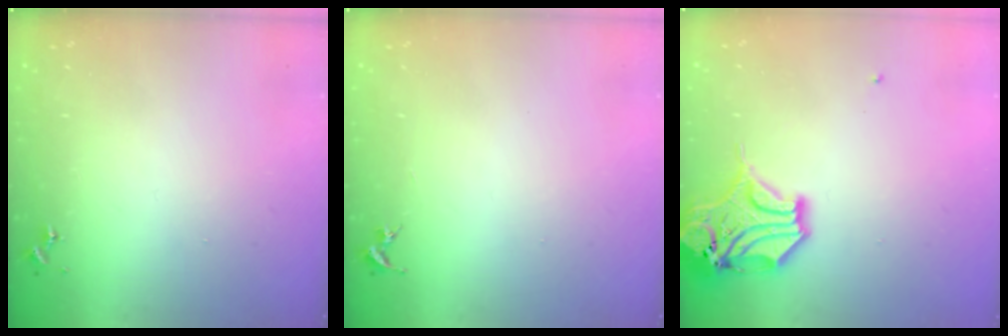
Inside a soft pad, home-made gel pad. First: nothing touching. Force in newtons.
{"total": 0.0}
{"total": 14.3, "press": 14.1, "slide": 2.1}